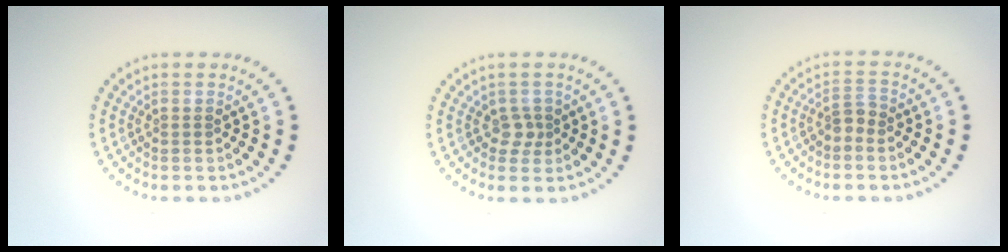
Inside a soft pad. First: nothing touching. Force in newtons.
{"total": 1.4, "press": 1.1, "slide": 0.7}
{"total": 1.5, "press": 1.2, "slide": 0.9}